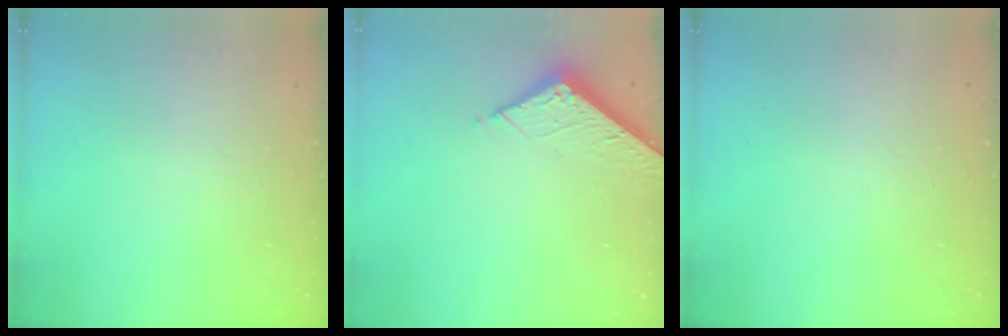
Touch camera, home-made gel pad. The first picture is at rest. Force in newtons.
{"total": 5.9, "press": 5.9, "slide": 0.4}
{"total": 0.0}